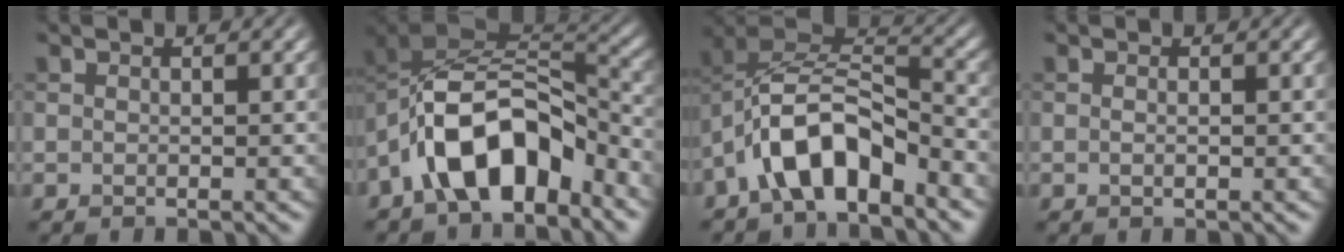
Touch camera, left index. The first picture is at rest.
{"total": 10.8, "force": [-5.5, 5.3, 7.6], "torque": [-0.118, 0.016, -0.110]}
{"total": 8.3, "force": [-4.3, 3.8, 6.0], "torque": [-0.102, 0.012, -0.086]}
{"total": 0.7, "force": [-0.1, 0.3, 0.6], "torque": [-0.009, -0.009, 0.001]}